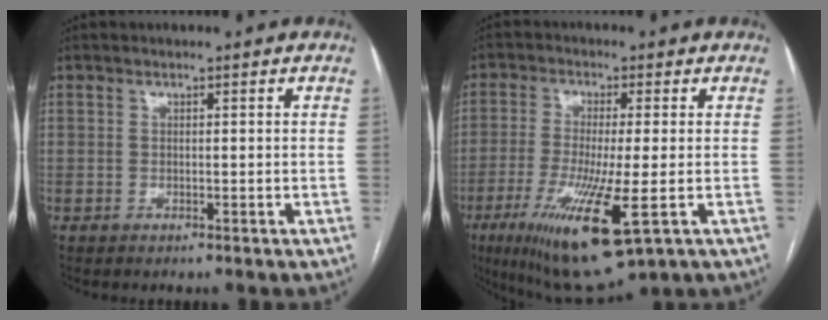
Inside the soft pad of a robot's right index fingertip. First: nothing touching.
{"total": 13.9, "force": [-5.1, 1.7, 12.9], "torque": [-0.249, -0.045, -0.081]}